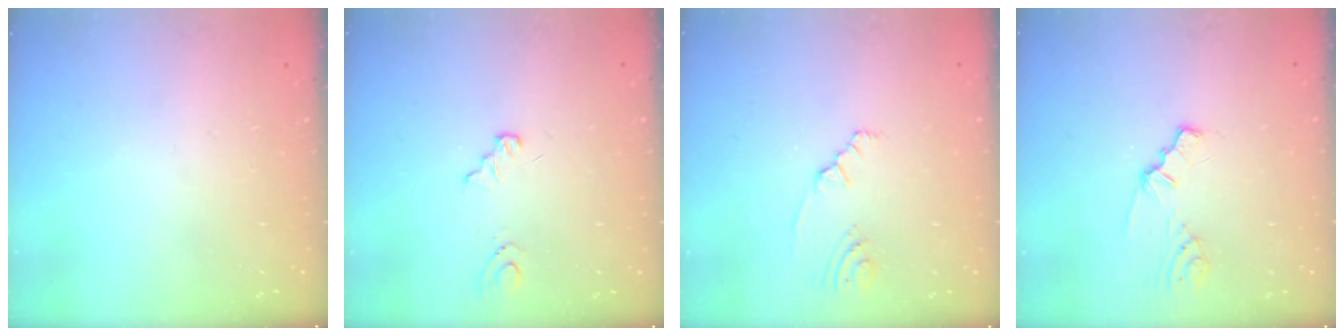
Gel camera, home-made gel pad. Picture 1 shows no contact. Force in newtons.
{"total": 4.4, "press": 4.3, "slide": 1.1}
{"total": 2.1, "press": 1.9, "slide": 0.9}
{"total": 1.2, "press": 1.2, "slide": 0.2}